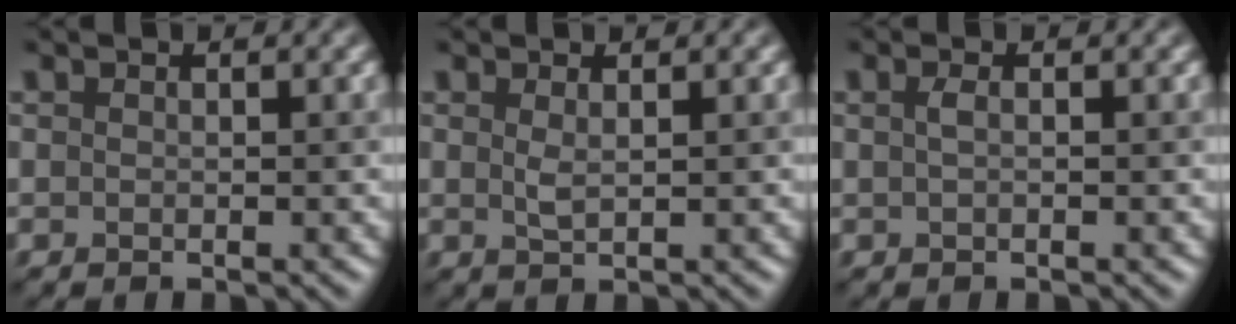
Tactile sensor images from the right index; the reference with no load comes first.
{"total": 0.9, "force": [0.4, 0.2, 0.7], "torque": [-0.017, 0.004, 0.011]}
{"total": 0.6, "force": [0.1, 0.1, 0.6], "torque": [-0.013, 0.009, 0.004]}